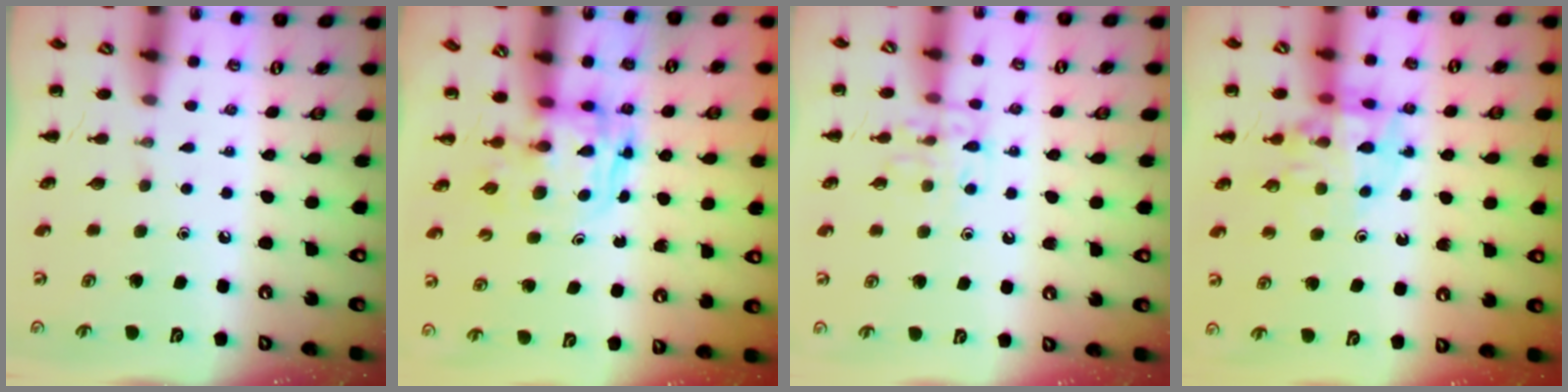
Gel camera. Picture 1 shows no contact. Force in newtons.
{"total": 2.7, "press": 2.7, "slide": 0.2}
{"total": 9.2, "press": 9.2, "slide": 0.6}
{"total": 10.5, "press": 10.1, "slide": 2.8}